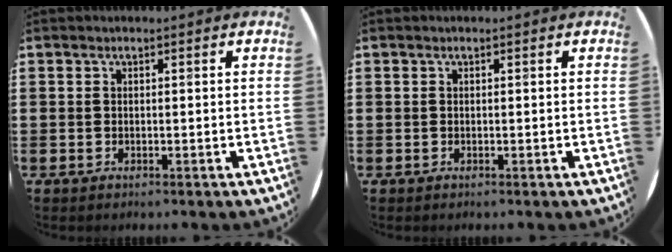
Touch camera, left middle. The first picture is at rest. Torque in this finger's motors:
{"motor_torque": [0.00, 0.00, 0.00, 0.01]}